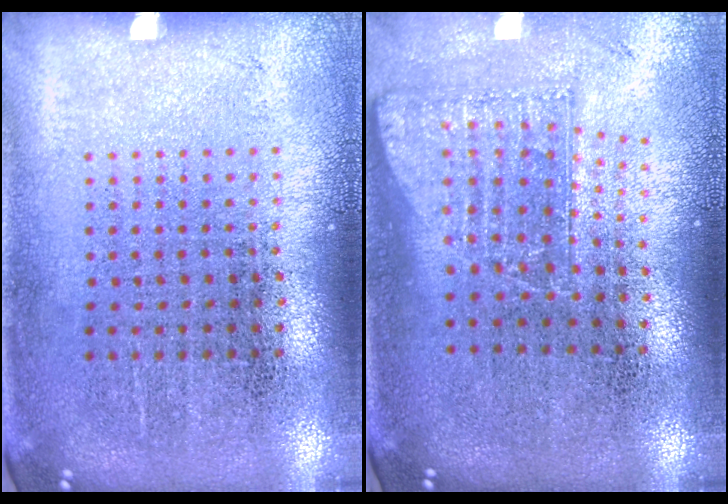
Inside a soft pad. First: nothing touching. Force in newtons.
{"total": 1.7, "press": 1.3, "slide": 1.2}